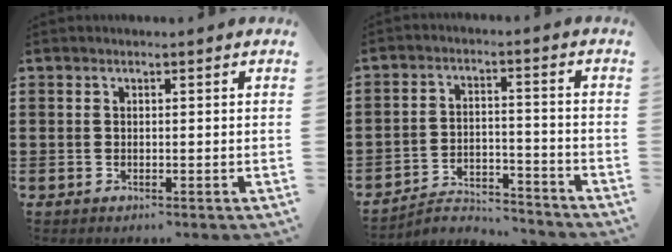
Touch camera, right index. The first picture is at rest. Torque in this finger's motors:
{"motor_torque": [-1.46, 0.38, -1.05, -0.21]}